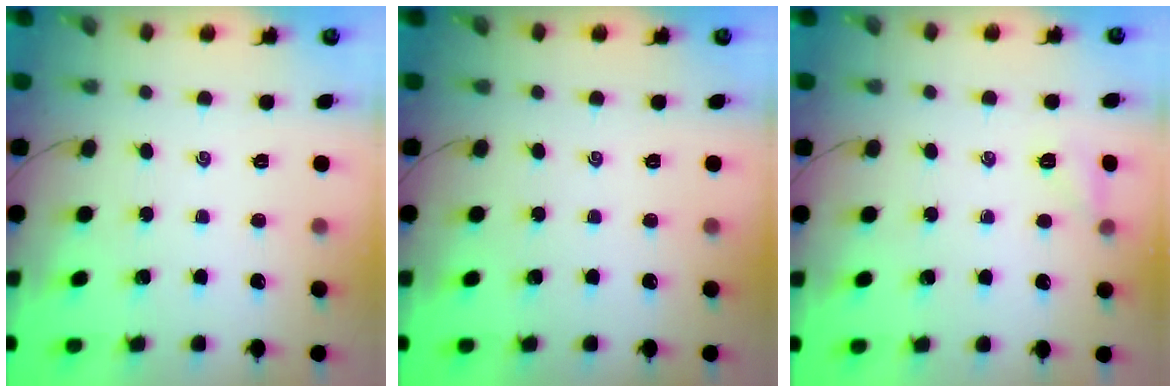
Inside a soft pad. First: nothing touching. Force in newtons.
{"total": 0.0}
{"total": 6.2, "press": 6.0, "slide": 1.6}